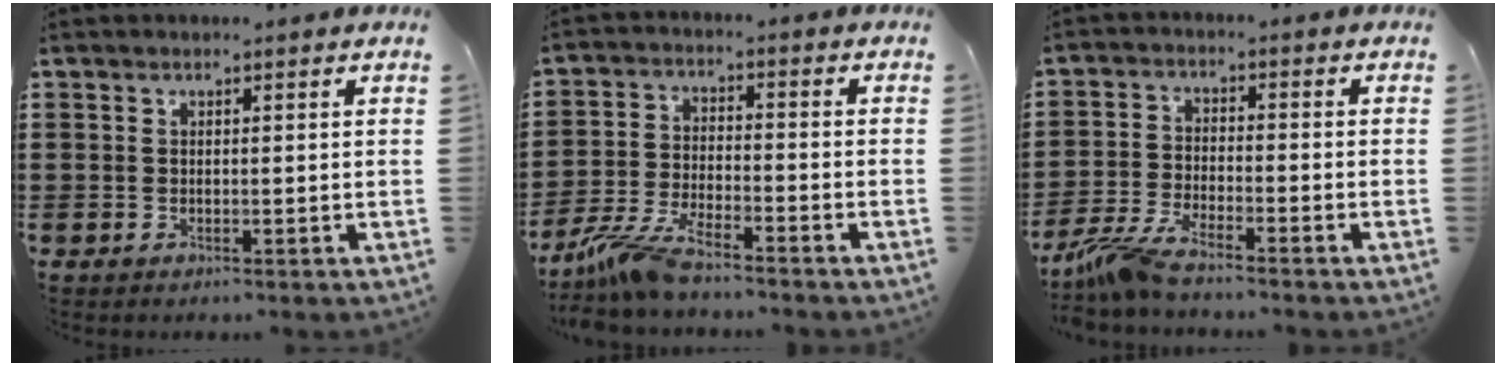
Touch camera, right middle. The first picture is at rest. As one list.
[{"total": 6.7, "force": [-5.8, 0.5, 3.2], "torque": [-0.090, -0.013, -0.120]}, {"total": 5.5, "force": [-4.9, 0.3, 2.5], "torque": [-0.075, -0.016, -0.101]}]